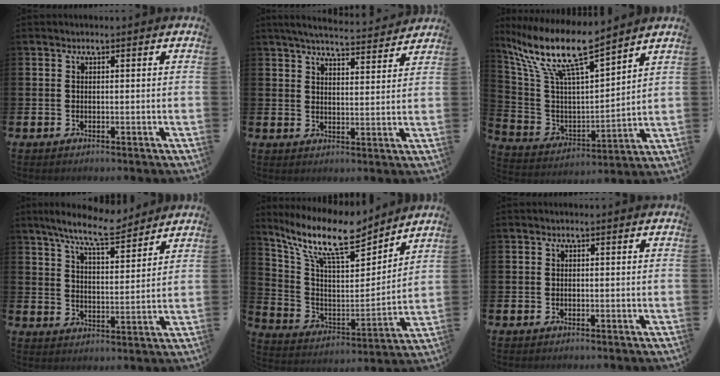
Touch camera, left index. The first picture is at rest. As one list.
[{"total": 5.6, "force": [5.4, 0.4, 1.3], "torque": [-0.040, -0.033, 0.096]}, {"total": 11.8, "force": [9.7, 1.9, 6.3], "torque": [-0.168, -0.059, 0.167]}, {"total": 8.9, "force": [8.1, 1.2, 3.6], "torque": [-0.092, -0.033, 0.147]}, {"total": 12.7, "force": [10.4, 3.5, 6.5], "torque": [-0.159, -0.063, 0.177]}, {"total": 0.0}]